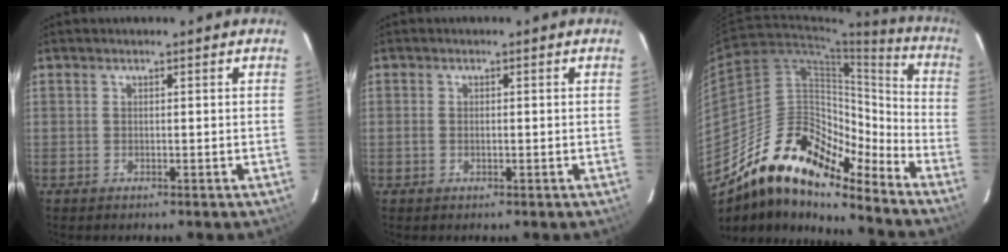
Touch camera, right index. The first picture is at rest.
{"total": 0.9, "force": [-0.2, 0.3, 0.8], "torque": [-0.018, 0.001, -0.005]}
{"total": 20.1, "force": [-15.7, 6.4, 10.7], "torque": [-0.178, 0.004, -0.293]}